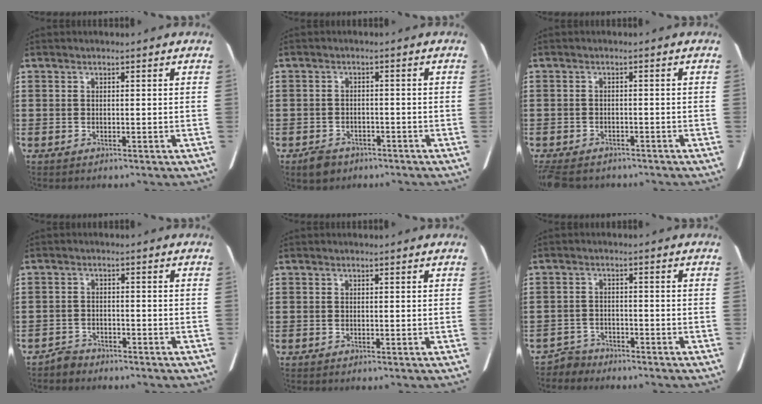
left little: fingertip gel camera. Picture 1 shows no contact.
{"total": 2.0, "force": [-1.8, 0.7, 0.6], "torque": [-0.015, 0.002, -0.037]}
{"total": 1.7, "force": [-1.6, 0.2, 0.3], "torque": [-0.010, -0.001, -0.034]}
{"total": 2.0, "force": [-2.0, 0.5, 0.2], "torque": [-0.010, 0.002, -0.041]}
{"total": 0.0}
{"total": 2.6, "force": [-2.6, 0.4, 0.0], "torque": [-0.015, -0.003, -0.058]}